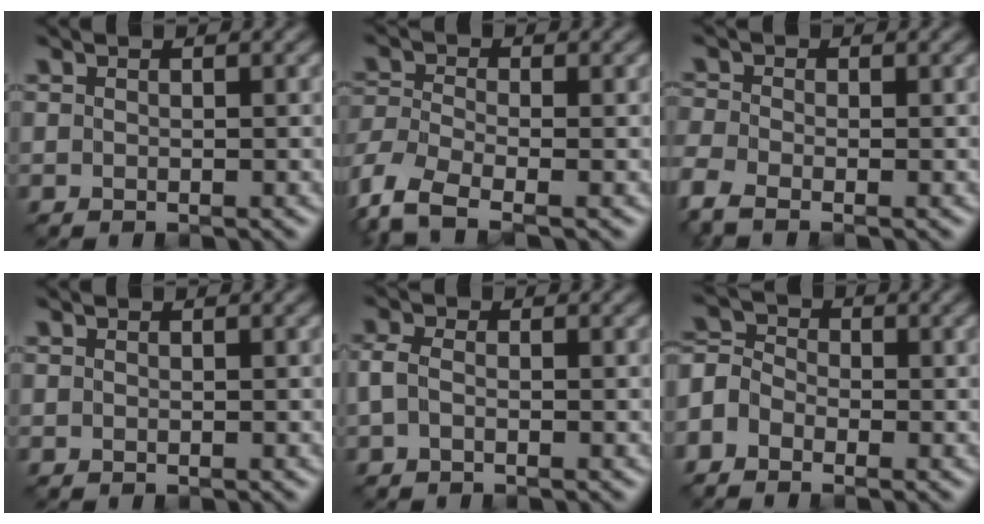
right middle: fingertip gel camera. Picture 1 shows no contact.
{"total": 5.8, "force": [-3.9, 2.2, 3.7], "torque": [-0.094, -0.013, -0.091]}
{"total": 2.7, "force": [-2.0, 1.0, 1.5], "torque": [-0.049, -0.008, -0.058]}
{"total": 0.0}
{"total": 1.8, "force": [-0.3, 1.2, 1.3], "torque": [-0.038, 0.005, -0.012]}
{"total": 3.5, "force": [-1.8, 2.4, 1.6], "torque": [-0.043, 0.008, -0.053]}